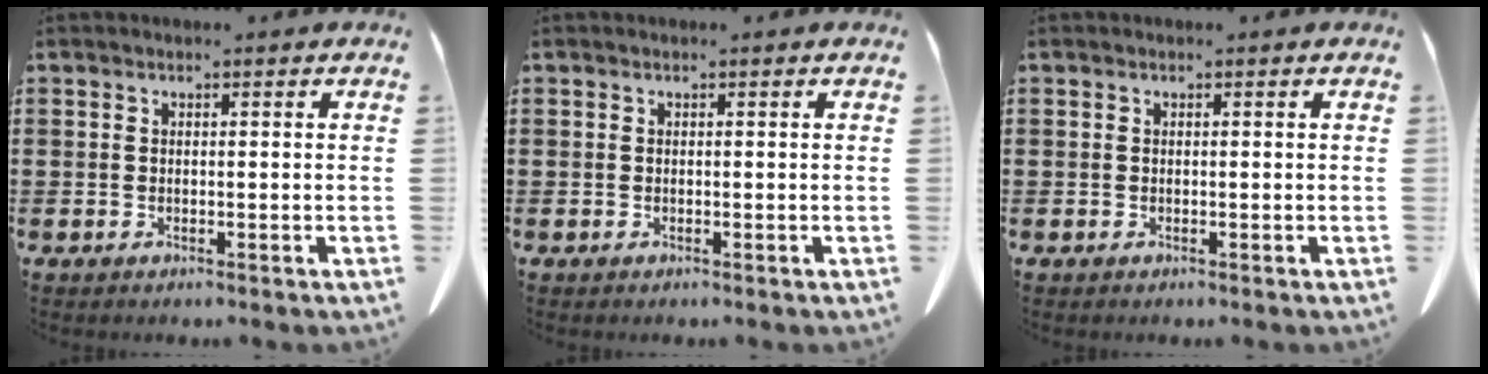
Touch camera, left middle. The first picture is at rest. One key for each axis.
{"total": 0.0}
{"total": 0.0}